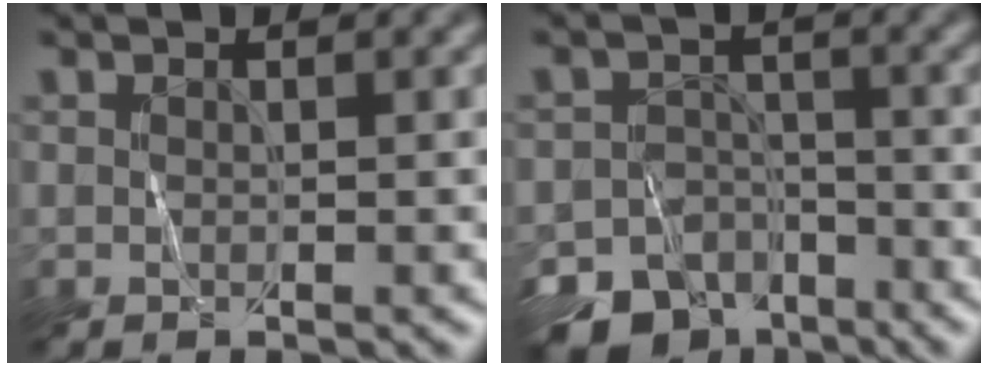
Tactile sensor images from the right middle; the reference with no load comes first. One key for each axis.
{"total": 7.8, "fx": -6.0, "fy": 4.7, "fz": 1.9, "tx": -0.018, "ty": -0.015, "tz": -0.092}